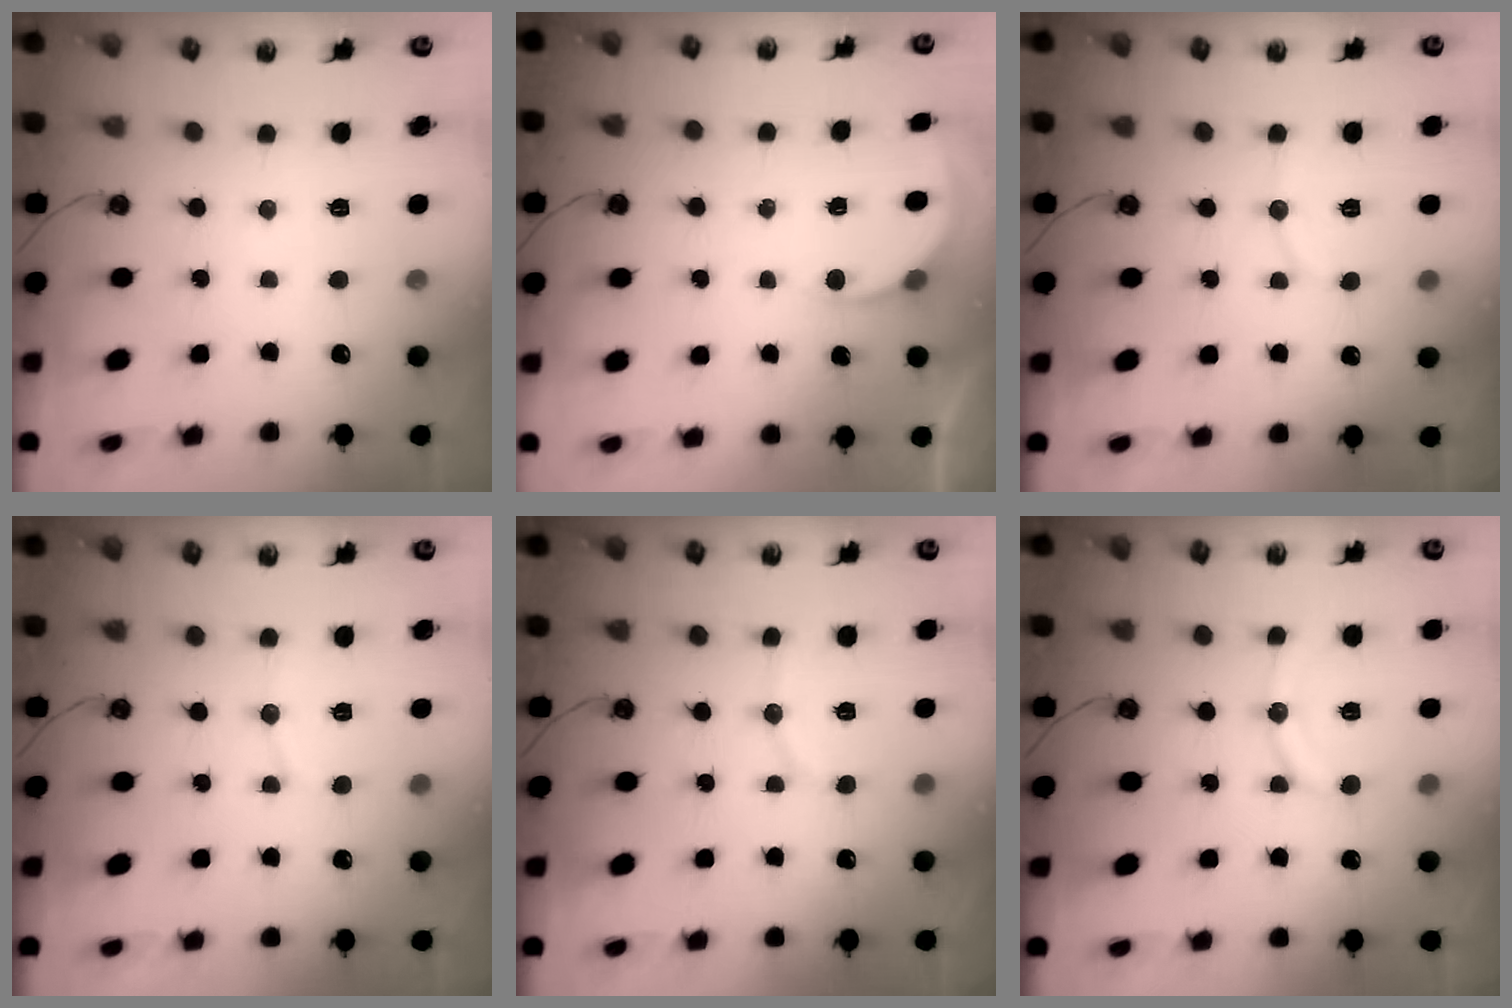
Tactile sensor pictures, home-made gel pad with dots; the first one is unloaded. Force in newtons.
{"total": 2.9, "press": 2.9, "slide": 0.2}
{"total": 7.1, "press": 7.1, "slide": 0.0}
{"total": 5.8, "press": 5.8, "slide": 0.5}
{"total": 7.3, "press": 7.2, "slide": 1.0}
{"total": 10.6, "press": 10.2, "slide": 2.8}